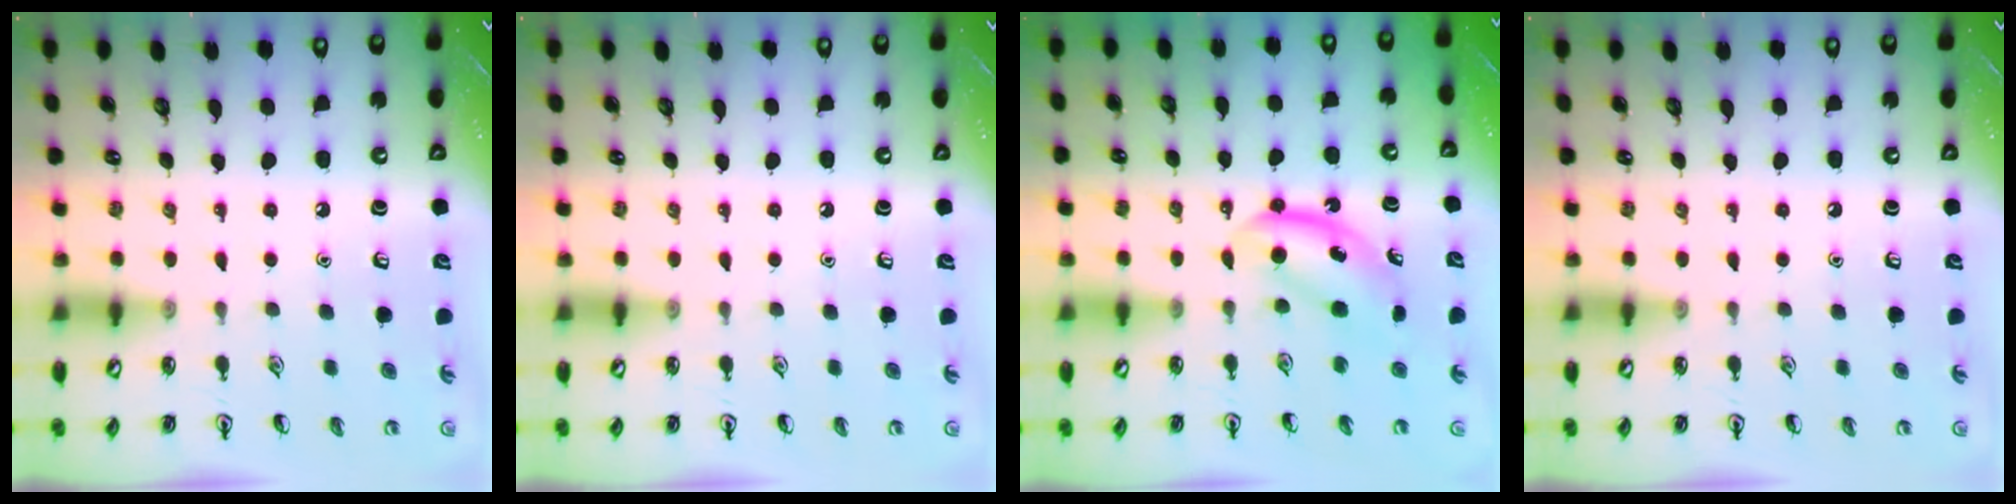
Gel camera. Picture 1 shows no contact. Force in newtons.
{"total": 0.0}
{"total": 5.5, "press": 5.4, "slide": 1.1}
{"total": 0.0}